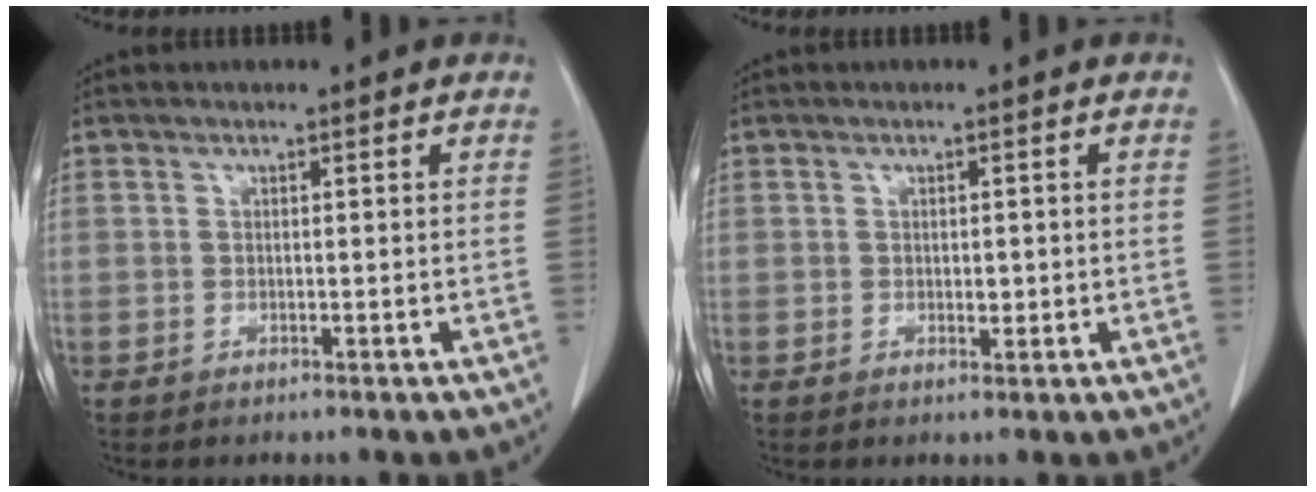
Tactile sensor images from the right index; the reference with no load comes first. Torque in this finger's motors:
{"motor_torque": [-0.03, 0.03, 0.03, 0.02]}